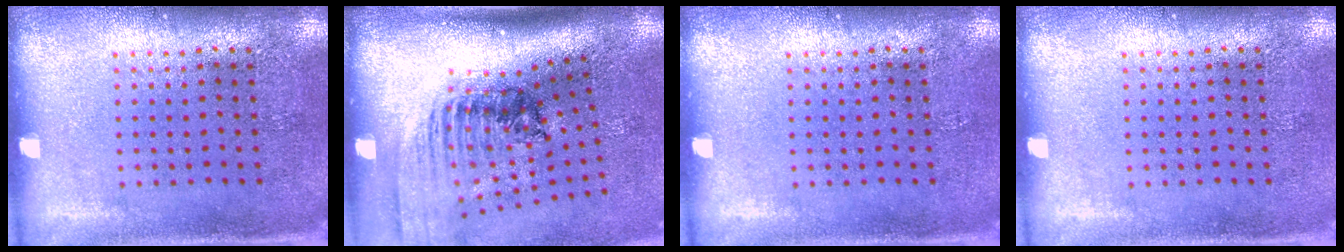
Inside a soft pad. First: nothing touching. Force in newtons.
{"total": 2.2, "press": 1.6, "slide": 1.6}
{"total": 0.0}
{"total": 0.0}